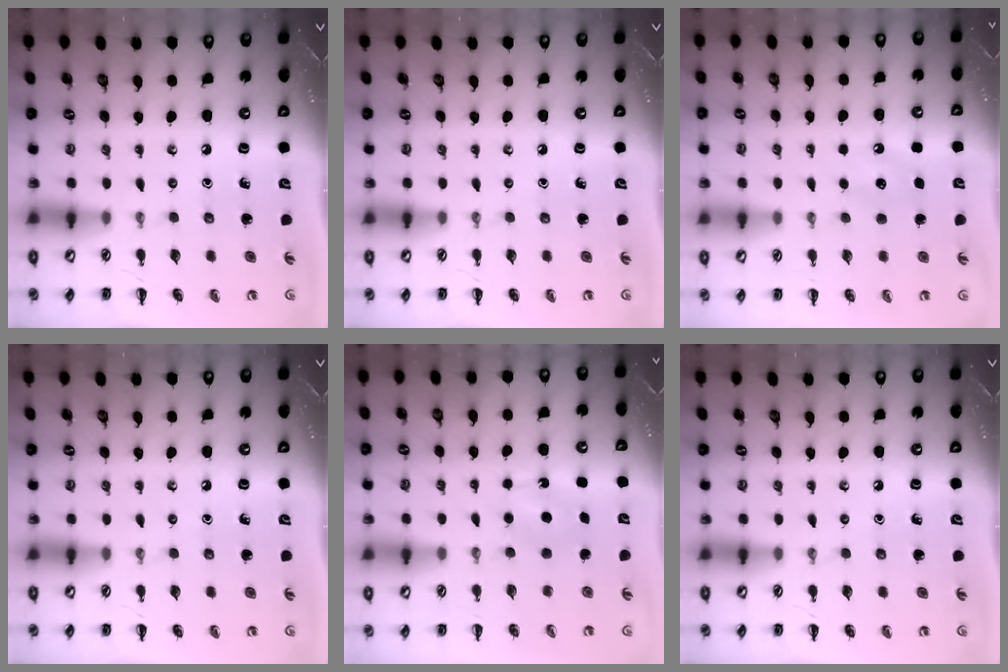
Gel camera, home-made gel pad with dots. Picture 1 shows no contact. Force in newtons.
{"total": 0.0}
{"total": 6.1, "press": 5.9, "slide": 1.5}
{"total": 0.0}
{"total": 5.3, "press": 5.1, "slide": 1.3}
{"total": 0.0}